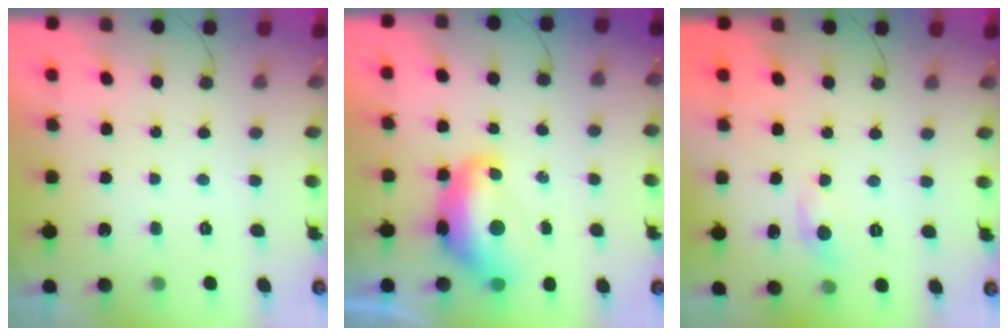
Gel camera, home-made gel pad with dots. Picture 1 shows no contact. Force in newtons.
{"total": 10.9, "press": 10.9, "slide": 0.8}
{"total": 4.8, "press": 4.8, "slide": 0.6}